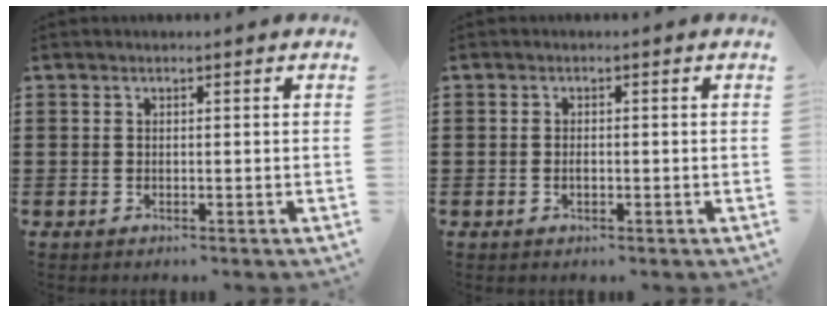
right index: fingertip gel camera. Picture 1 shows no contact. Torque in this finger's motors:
{"motor_torque": [0.00, 2.14, -0.05, -0.01]}